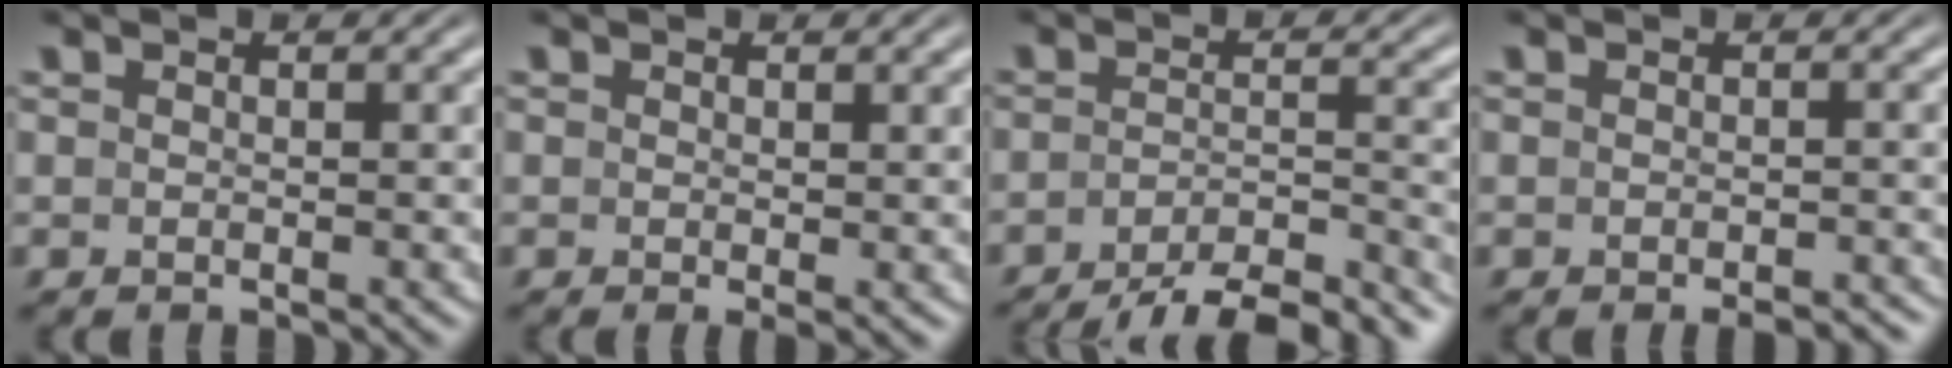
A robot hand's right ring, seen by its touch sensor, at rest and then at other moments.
{"total": 1.3, "force": [-0.3, 0.1, 1.2], "torque": [-0.009, -0.007, 0.000]}
{"total": 8.1, "force": [-6.6, 2.8, 3.8], "torque": [-0.045, -0.023, -0.095]}
{"total": 2.1, "force": [-1.9, 0.1, 0.8], "torque": [-0.011, -0.001, -0.028]}